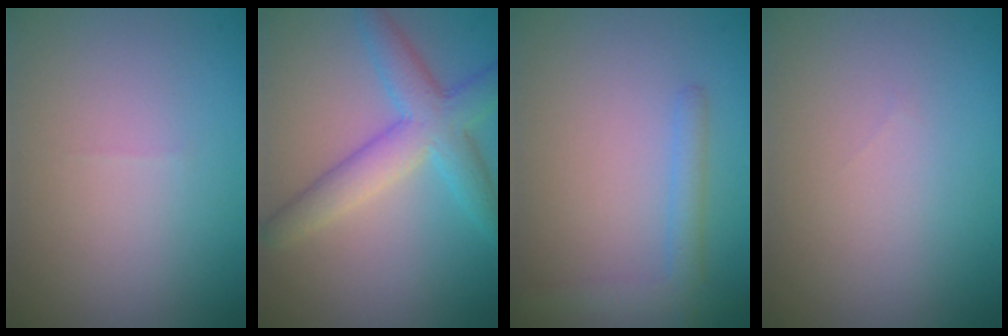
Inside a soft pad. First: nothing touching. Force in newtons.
{"total": 5.3, "press": 5.3, "slide": 0.1}
{"total": 2.4, "press": 2.4, "slide": 0.2}
{"total": 0.0}